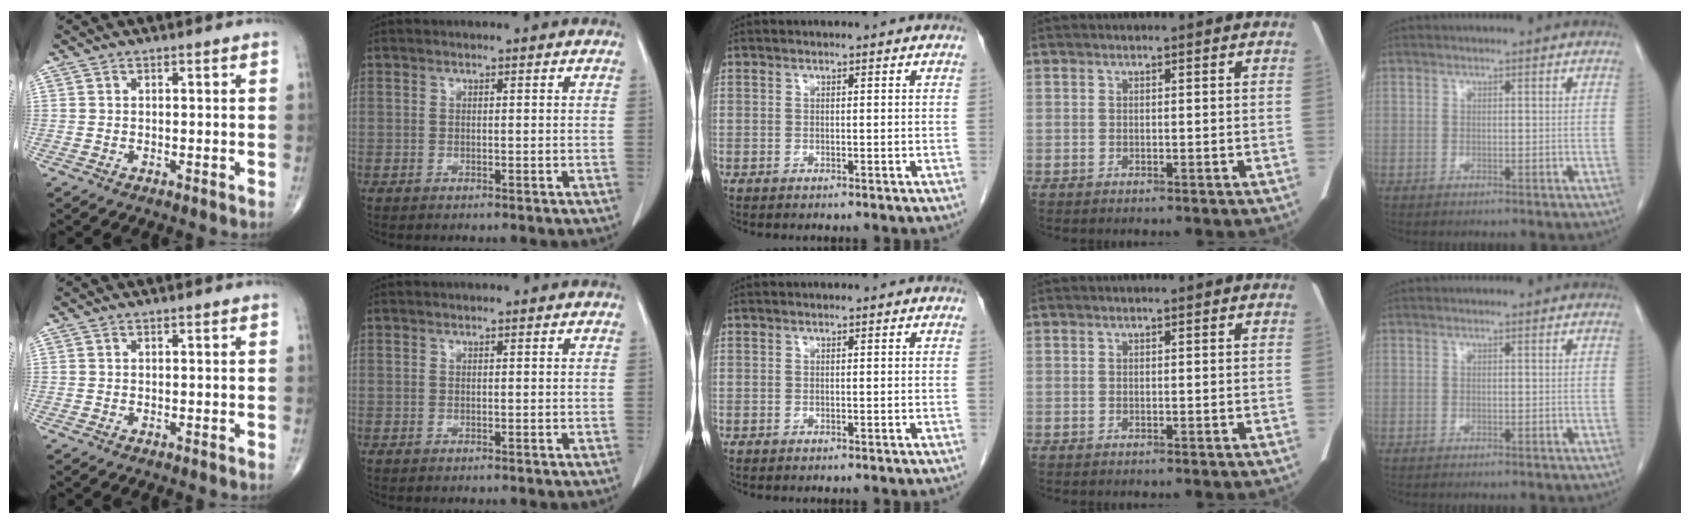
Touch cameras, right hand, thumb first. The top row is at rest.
{}